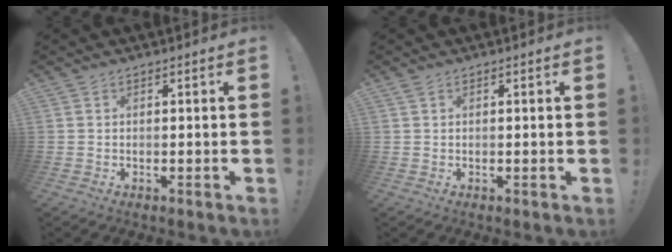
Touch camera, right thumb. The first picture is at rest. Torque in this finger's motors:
{"motor_torque": [0.10, -0.02, 0.29, 0.09, 0.00]}